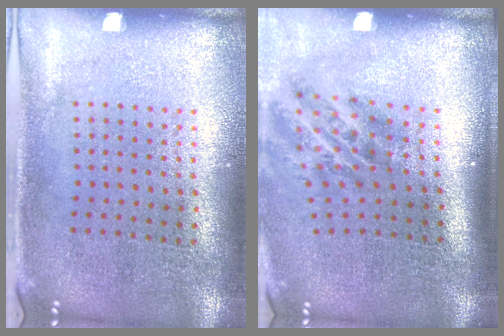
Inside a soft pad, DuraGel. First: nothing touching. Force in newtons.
{"total": 2.0, "press": 1.3, "slide": 1.5}